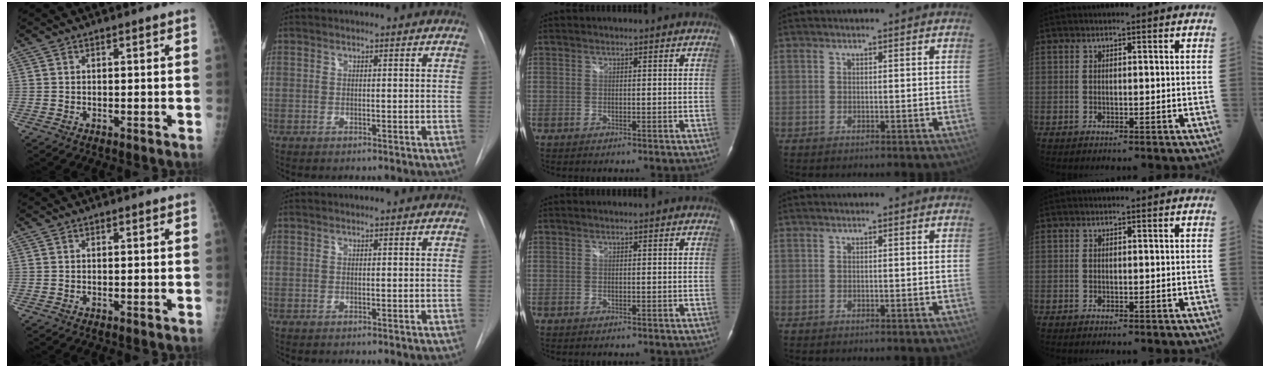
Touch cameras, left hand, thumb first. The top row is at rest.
{}